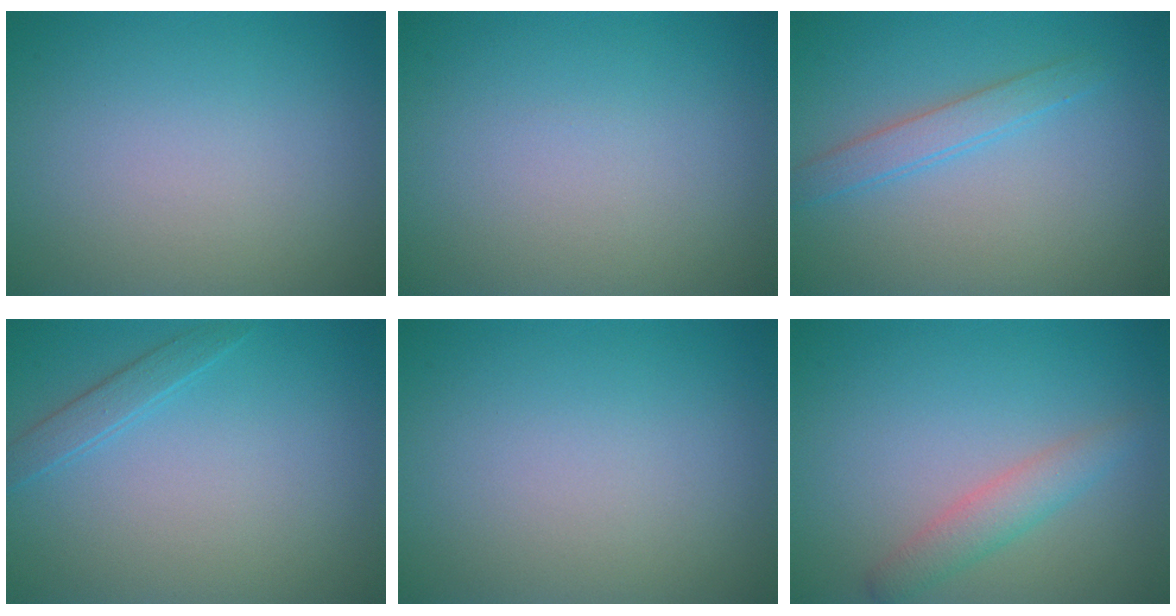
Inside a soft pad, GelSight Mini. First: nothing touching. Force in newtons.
{"total": 0.0}
{"total": 1.7, "press": 1.7, "slide": 0.1}
{"total": 1.4, "press": 1.4, "slide": 0.1}
{"total": 0.0}
{"total": 2.4, "press": 2.4, "slide": 0.2}